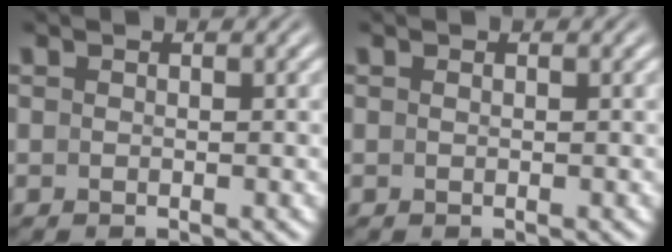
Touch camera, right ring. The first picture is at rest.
{"total": 0.0}